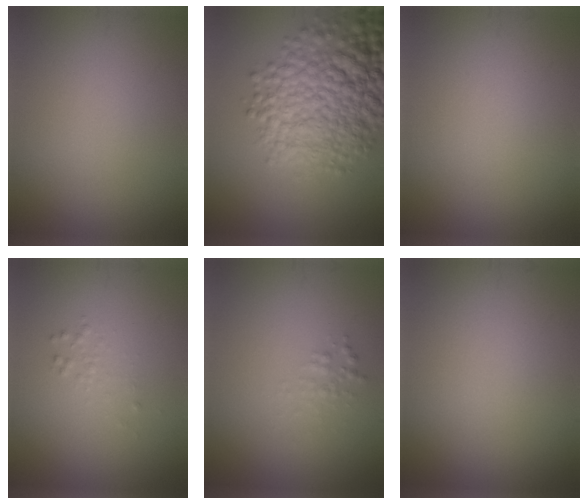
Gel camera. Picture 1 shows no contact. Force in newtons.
{"total": 10.8, "press": 10.8, "slide": 0.4}
{"total": 0.0}
{"total": 0.9, "press": 0.9, "slide": 0.0}
{"total": 1.0, "press": 1.0, "slide": 0.0}
{"total": 0.0}